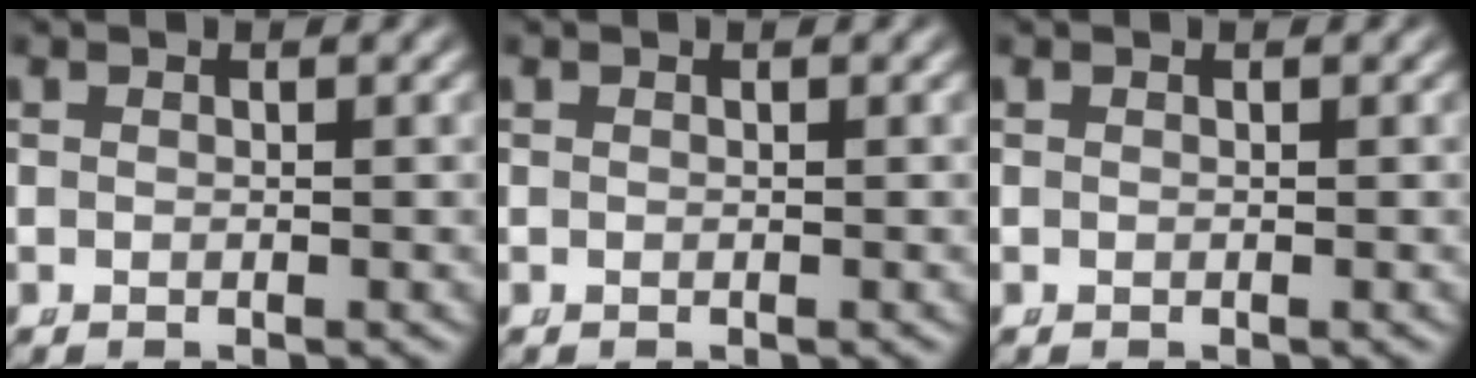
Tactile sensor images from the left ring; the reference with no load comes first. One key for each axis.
{"total": 0.0}
{"total": 0.0}